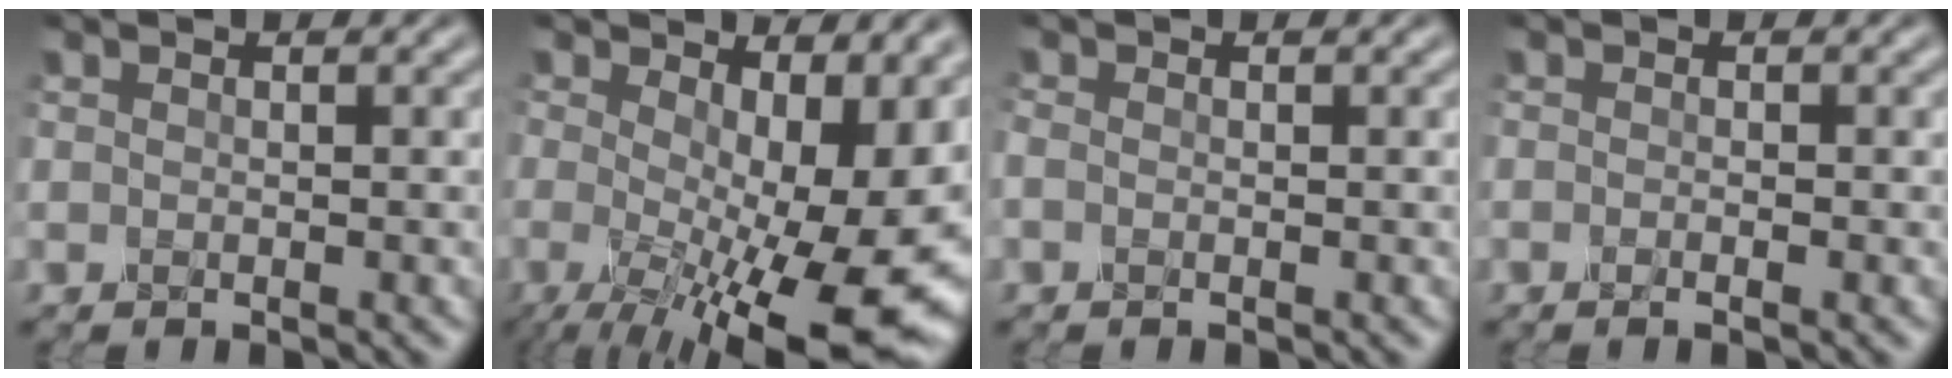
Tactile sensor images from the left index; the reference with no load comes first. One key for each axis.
{"total": 17.3, "fx": -2.7, "fy": 8.1, "fz": 15.1, "tx": -0.209, "ty": -0.042, "tz": -0.016}
{"total": 0.7, "fx": -0.3, "fy": 0.4, "fz": 0.4, "tx": -0.013, "ty": -0.005, "tz": -0.009}
{"total": 0.8, "fx": -0.3, "fy": 0.1, "fz": 0.7, "tx": -0.011, "ty": -0.004, "tz": -0.006}